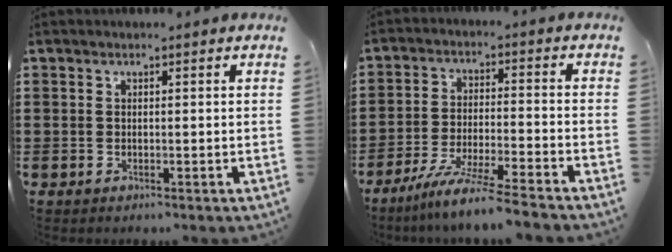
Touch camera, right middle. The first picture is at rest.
{"total": 7.4, "force": [-6.5, -0.9, 3.4], "torque": [-0.073, -0.019, -0.126]}